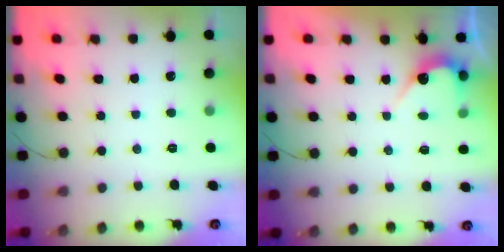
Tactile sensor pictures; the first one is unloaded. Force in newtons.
{"total": 3.7, "press": 3.7, "slide": 0.2}